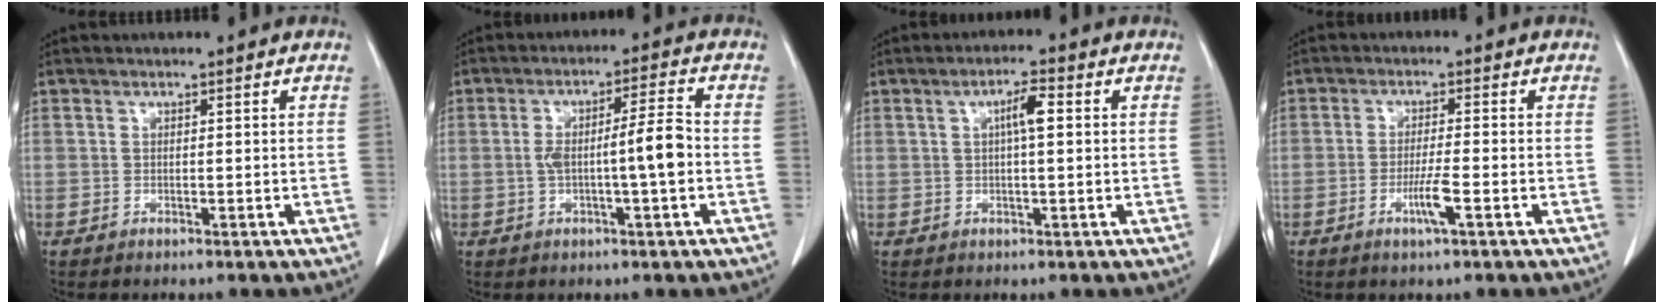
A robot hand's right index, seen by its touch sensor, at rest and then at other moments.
{"total": 7.0, "force": [-1.0, 0.2, 6.9], "torque": [-0.123, 0.012, -0.016]}
{"total": 3.7, "force": [0.8, 0.5, 3.6], "torque": [-0.062, 0.007, 0.010]}
{"total": 4.1, "force": [-1.7, -0.1, 3.7], "torque": [-0.071, -0.007, -0.032]}